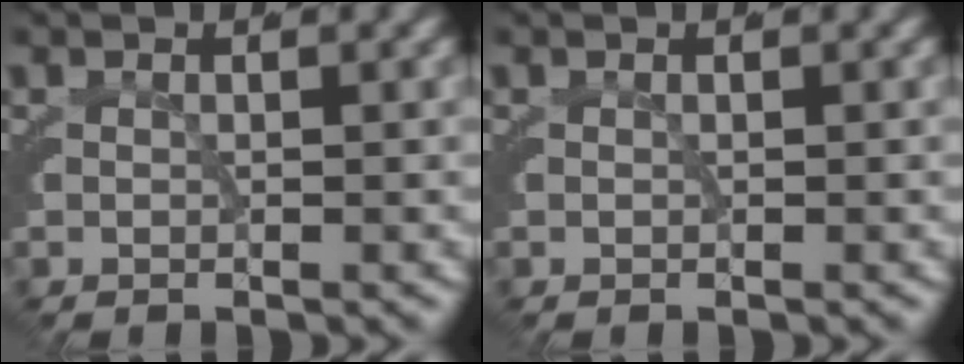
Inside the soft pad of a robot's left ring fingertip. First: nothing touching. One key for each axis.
{"total": 0.0}